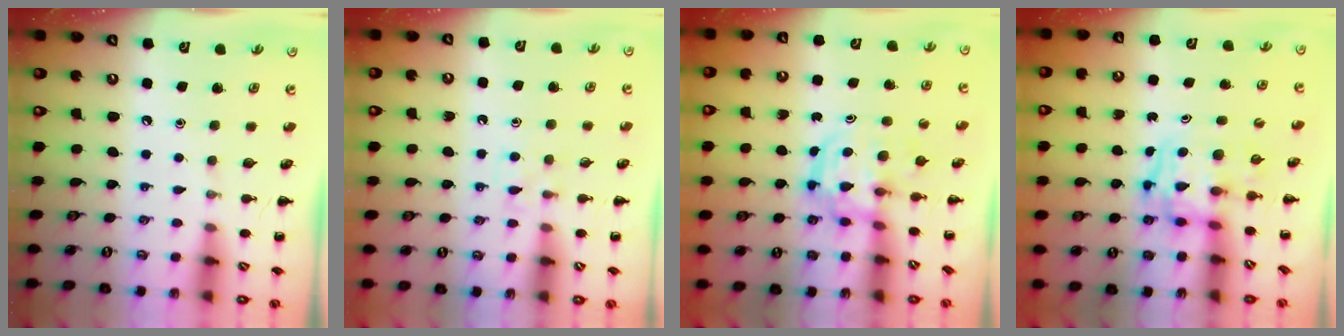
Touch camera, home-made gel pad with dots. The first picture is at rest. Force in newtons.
{"total": 5.8, "press": 5.6, "slide": 1.6}
{"total": 3.1, "press": 3.1, "slide": 0.4}
{"total": 3.3, "press": 3.2, "slide": 0.6}